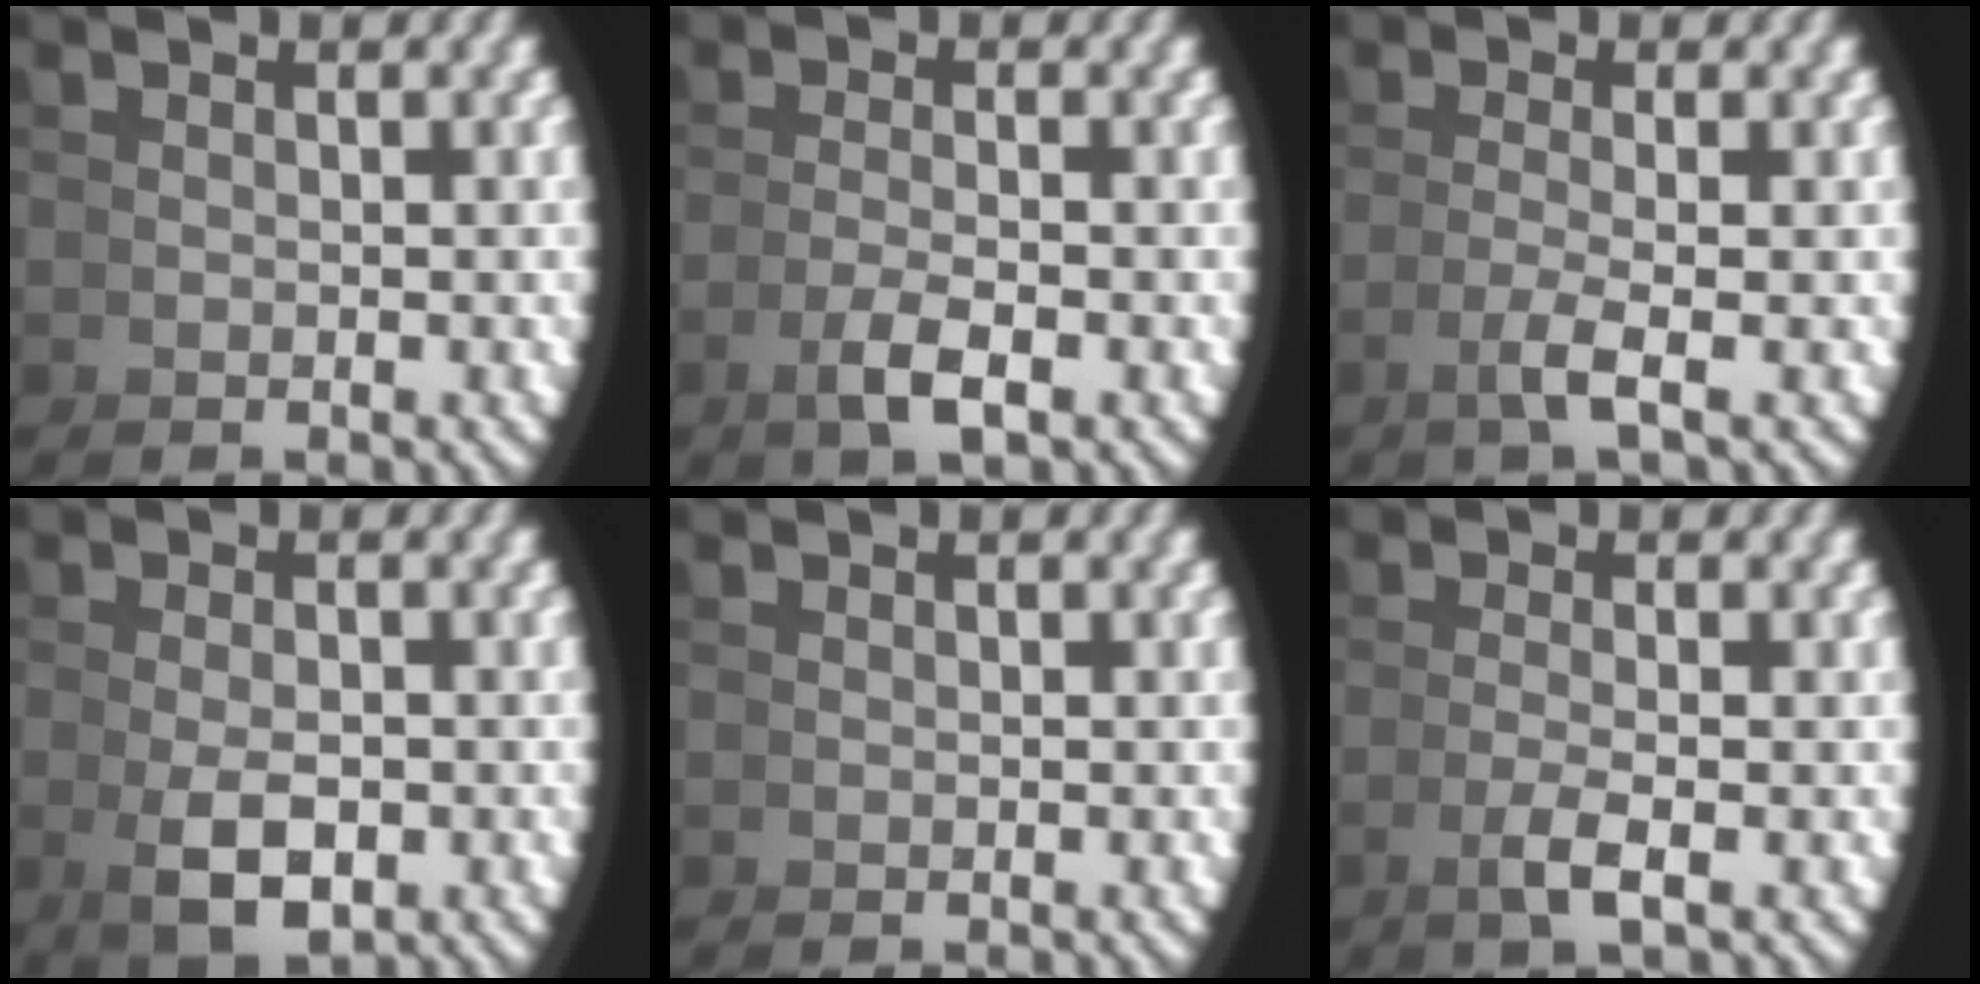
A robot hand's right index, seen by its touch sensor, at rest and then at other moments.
{"total": 2.4, "force": [-1.1, -0.4, 2.1], "torque": [-0.032, 0.000, -0.016]}
{"total": 2.3, "force": [-0.6, -0.9, 2.1], "torque": [-0.040, -0.004, -0.008]}
{"total": 3.8, "force": [-1.4, 1.7, 3.1], "torque": [-0.053, -0.013, -0.010]}
{"total": 0.0}
{"total": 2.1, "force": [-0.7, -0.7, 1.9], "torque": [-0.032, -0.001, -0.009]}